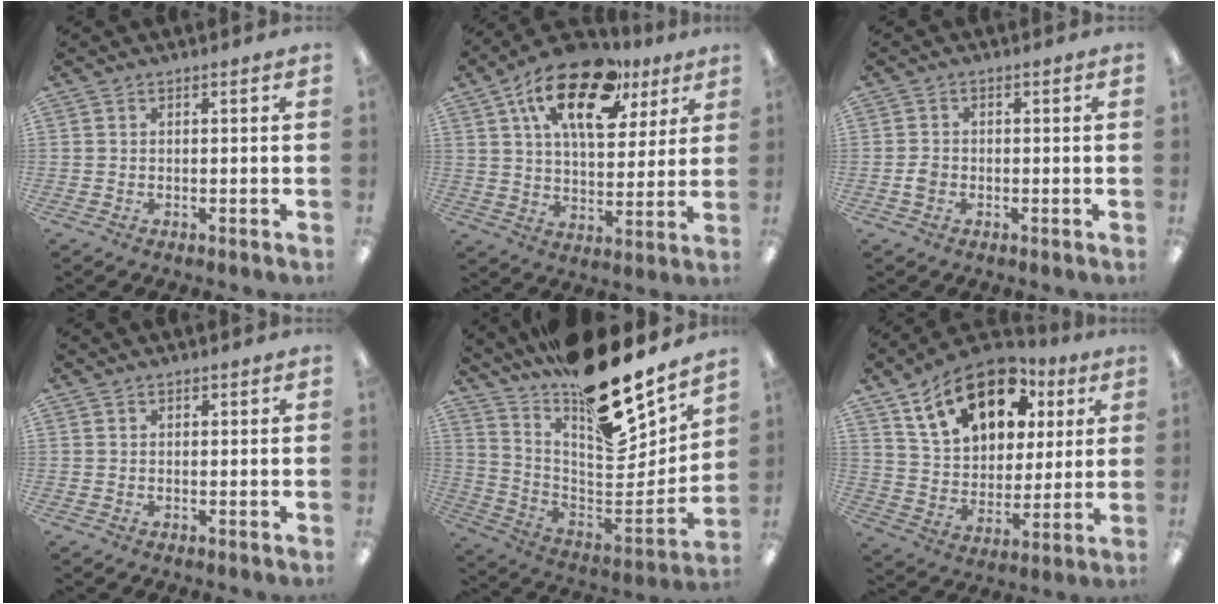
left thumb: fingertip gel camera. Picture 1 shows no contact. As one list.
[{"total": 19.8, "force": [11.0, 9.5, 13.4], "torque": [-0.224, -0.039, 0.186]}, {"total": 2.3, "force": [-0.7, 1.9, 1.1], "torque": [-0.021, 0.005, -0.015]}, {"total": 0.8, "force": [0.6, 0.6, 0.0], "torque": [-0.001, 0.002, 0.010]}, {"total": 22.2, "force": [17.4, 6.1, 12.4], "torque": [-0.174, -0.144, 0.287]}, {"total": 19.2, "force": [10.5, 12.0, 10.7], "torque": [-0.181, -0.032, 0.191]}]